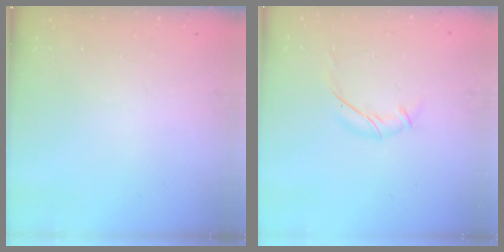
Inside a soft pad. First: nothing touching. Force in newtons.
{"total": 7.7, "press": 7.6, "slide": 0.8}